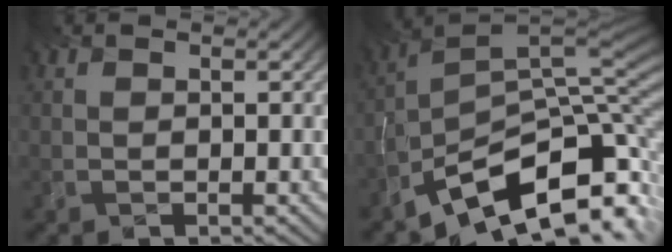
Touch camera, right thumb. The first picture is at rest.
{"total": 13.5, "force": [-10.5, 4.1, 7.3], "torque": [-0.117, -0.001, -0.191]}